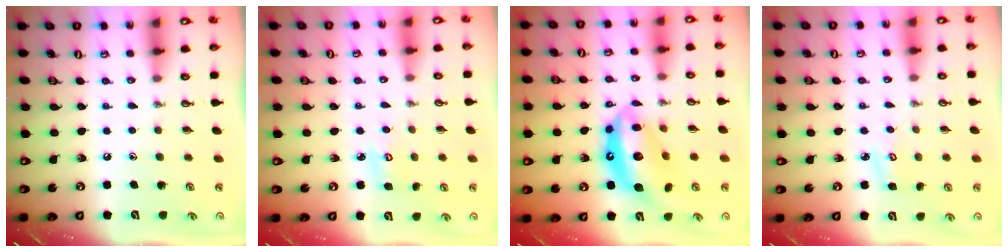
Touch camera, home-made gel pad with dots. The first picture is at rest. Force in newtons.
{"total": 4.1, "press": 4.1, "slide": 0.3}
{"total": 15.9, "press": 15.9, "slide": 1.2}
{"total": 3.9, "press": 3.9, "slide": 0.4}